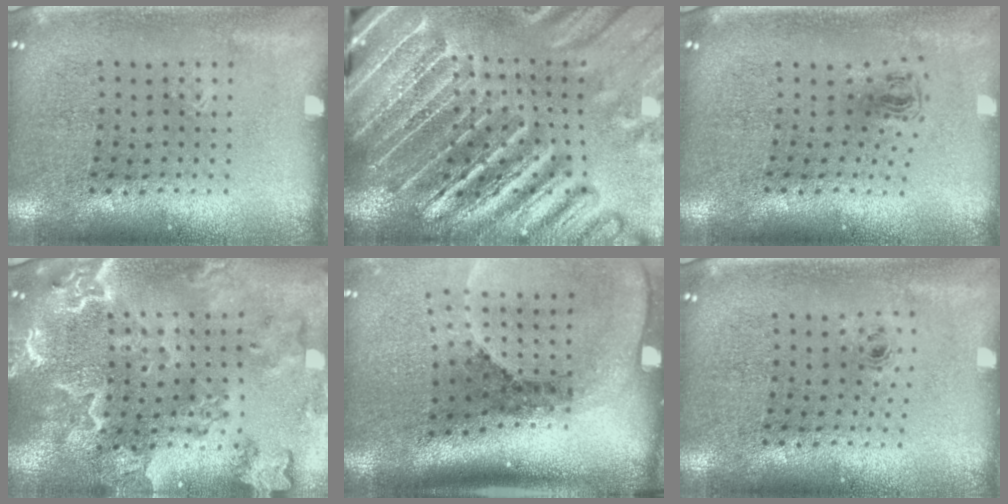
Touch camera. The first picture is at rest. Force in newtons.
{"total": 4.7, "press": 4.3, "slide": 1.8}
{"total": 0.7, "press": 0.4, "slide": 0.6}
{"total": 3.7, "press": 3.2, "slide": 1.9}
{"total": 2.8, "press": 1.8, "slide": 2.1}
{"total": 0.6, "press": 0.3, "slide": 0.5}